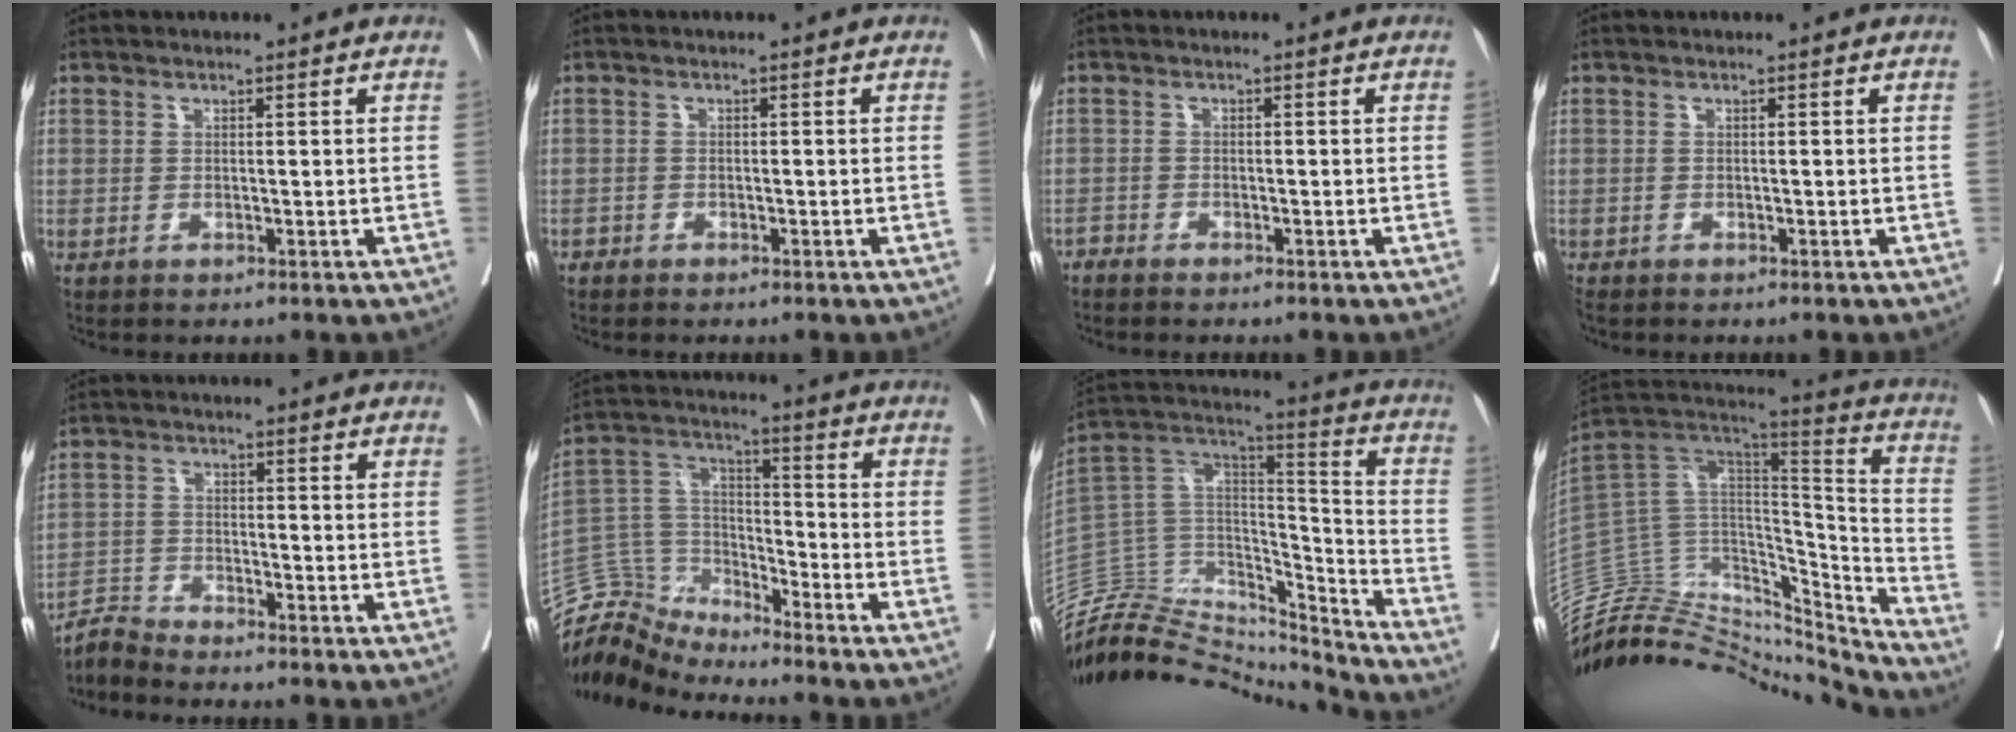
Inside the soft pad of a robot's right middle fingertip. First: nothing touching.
{"total": 0.8, "force": [-0.7, 0.3, 0.0], "torque": [-0.002, 0.002, -0.018]}
{"total": 1.0, "force": [-1.0, 0.0, 0.1], "torque": [-0.001, -0.001, -0.023]}
{"total": 1.0, "force": [-0.9, 0.4, 0.2], "torque": [-0.011, -0.003, -0.018]}
{"total": 3.8, "force": [-3.7, -0.5, -0.7], "torque": [0.015, -0.014, -0.074]}
{"total": 9.7, "force": [-9.6, 1.0, -1.0], "torque": [0.015, 0.065, -0.190]}
{"total": 21.7, "force": [-20.6, 6.1, 2.8], "torque": [-0.052, 0.076, -0.338]}
{"total": 30.6, "force": [-28.8, 7.8, 7.2], "torque": [-0.127, 0.035, -0.439]}